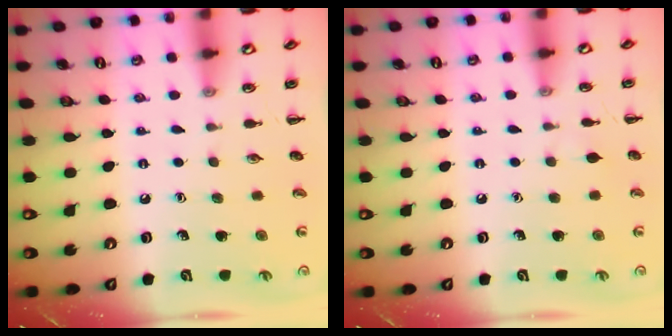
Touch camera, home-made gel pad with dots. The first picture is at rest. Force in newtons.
{"total": 2.7, "press": 2.5, "slide": 1.0}